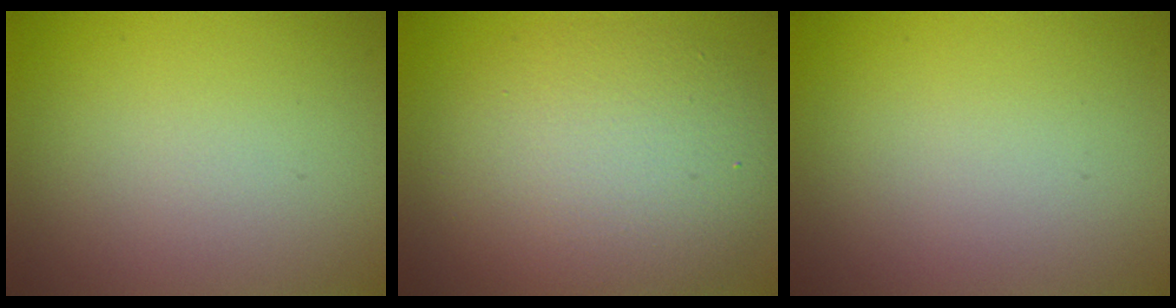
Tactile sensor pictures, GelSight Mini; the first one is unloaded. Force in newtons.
{"total": 7.3, "press": 7.3, "slide": 0.6}
{"total": 0.0}